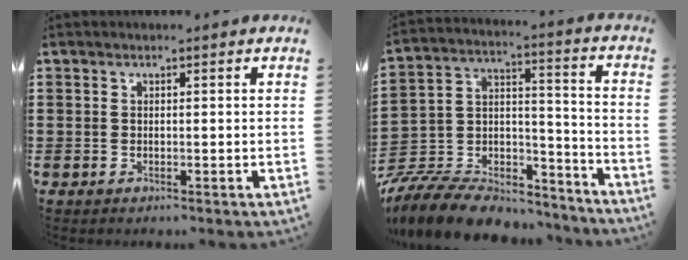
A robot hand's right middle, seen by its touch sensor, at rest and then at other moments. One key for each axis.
{"total": 10.3, "fx": -9.4, "fy": 3.1, "fz": 2.7, "tx": -0.063, "ty": 0.016, "tz": -0.190}